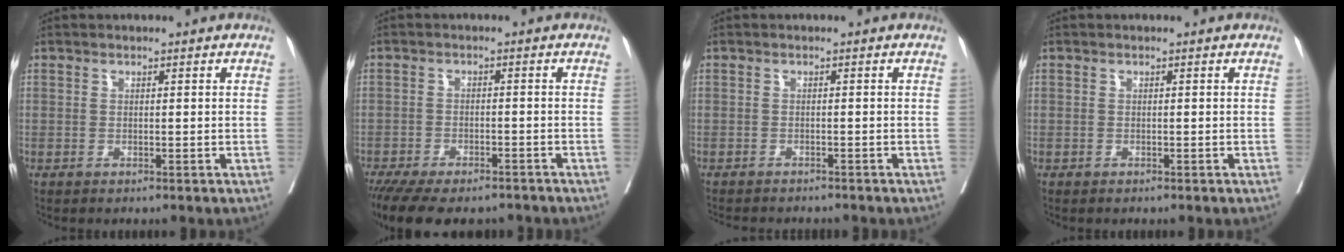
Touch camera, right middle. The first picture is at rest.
{"total": 13.0, "force": [-10.7, 4.2, 6.0], "torque": [-0.126, -0.015, -0.152]}
{"total": 6.1, "force": [-5.7, 1.2, 2.0], "torque": [-0.026, -0.006, -0.076]}
{"total": 0.0}